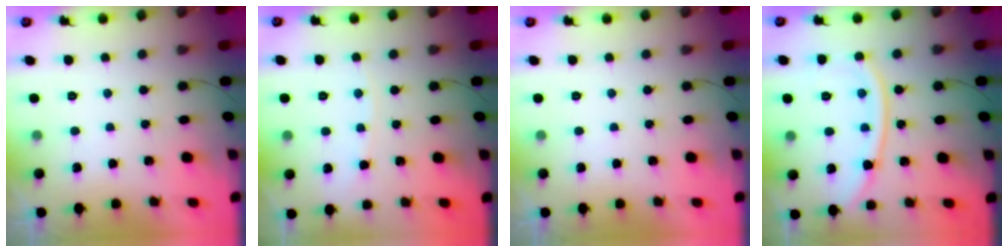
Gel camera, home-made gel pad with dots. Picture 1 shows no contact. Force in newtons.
{"total": 2.6, "press": 2.6, "slide": 0.2}
{"total": 0.0}
{"total": 12.5, "press": 12.4, "slide": 1.6}